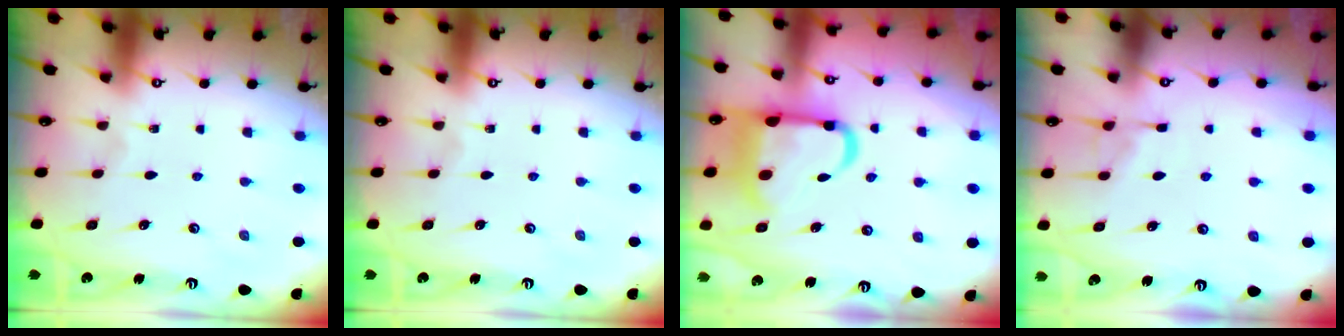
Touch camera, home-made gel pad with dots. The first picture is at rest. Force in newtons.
{"total": 0.0}
{"total": 16.1, "press": 16.0, "slide": 1.9}
{"total": 5.1, "press": 5.0, "slide": 0.6}